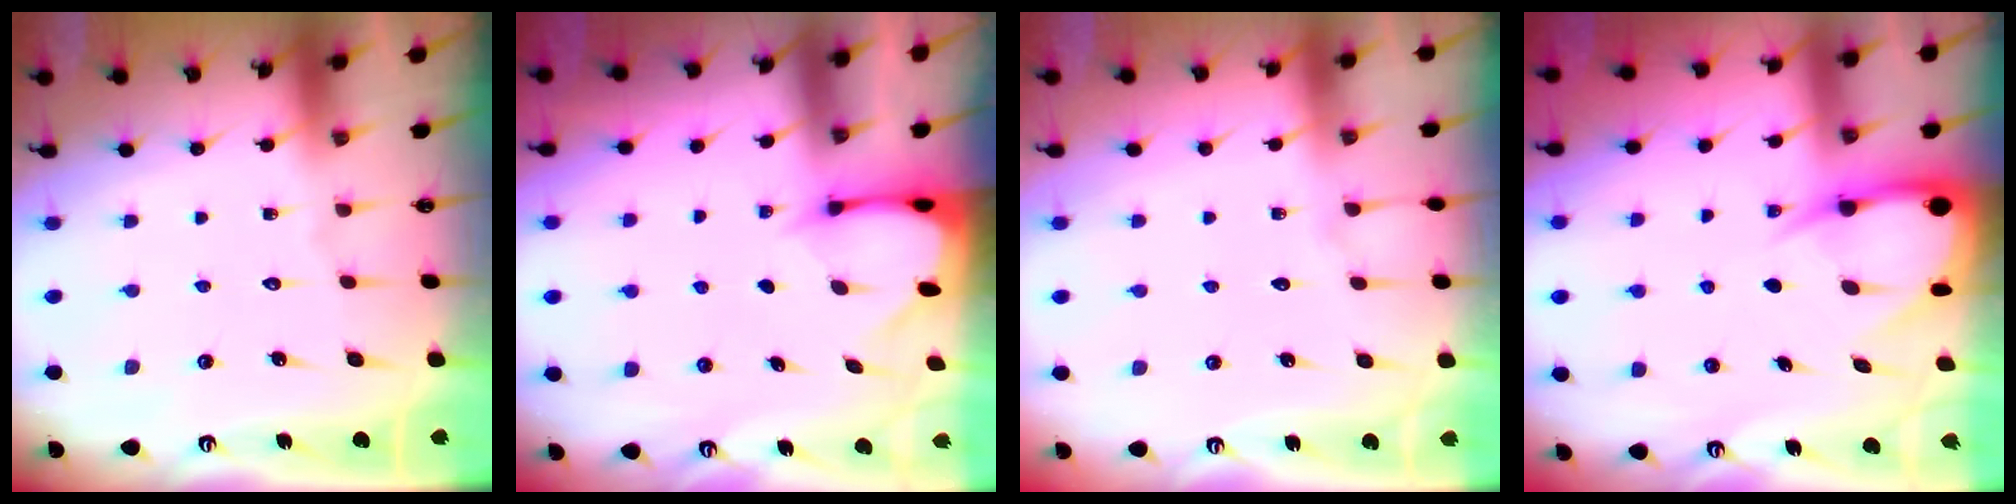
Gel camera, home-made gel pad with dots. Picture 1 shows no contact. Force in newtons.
{"total": 2.4, "press": 2.4, "slide": 0.3}
{"total": 2.5, "press": 2.5, "slide": 0.4}
{"total": 7.1, "press": 7.1, "slide": 0.8}